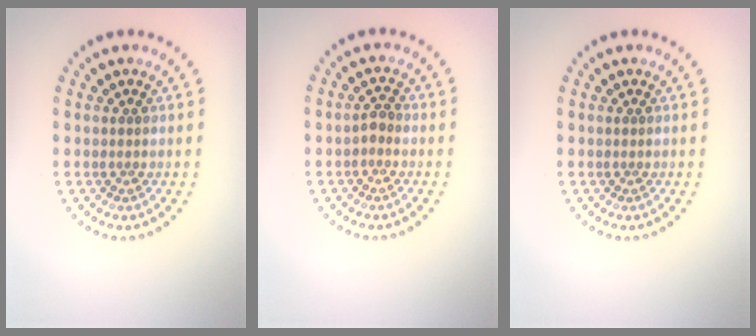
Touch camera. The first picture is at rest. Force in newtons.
{"total": 1.1, "press": 1.0, "slide": 0.5}
{"total": 0.0}